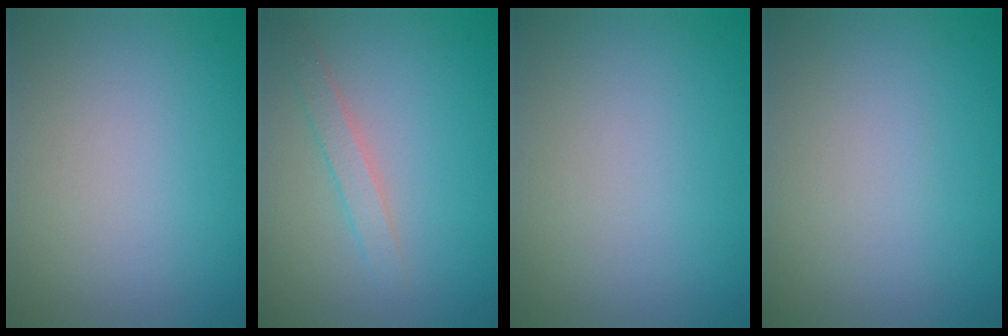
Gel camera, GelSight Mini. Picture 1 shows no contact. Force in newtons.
{"total": 1.8, "press": 1.8, "slide": 0.1}
{"total": 0.0}
{"total": 0.0}